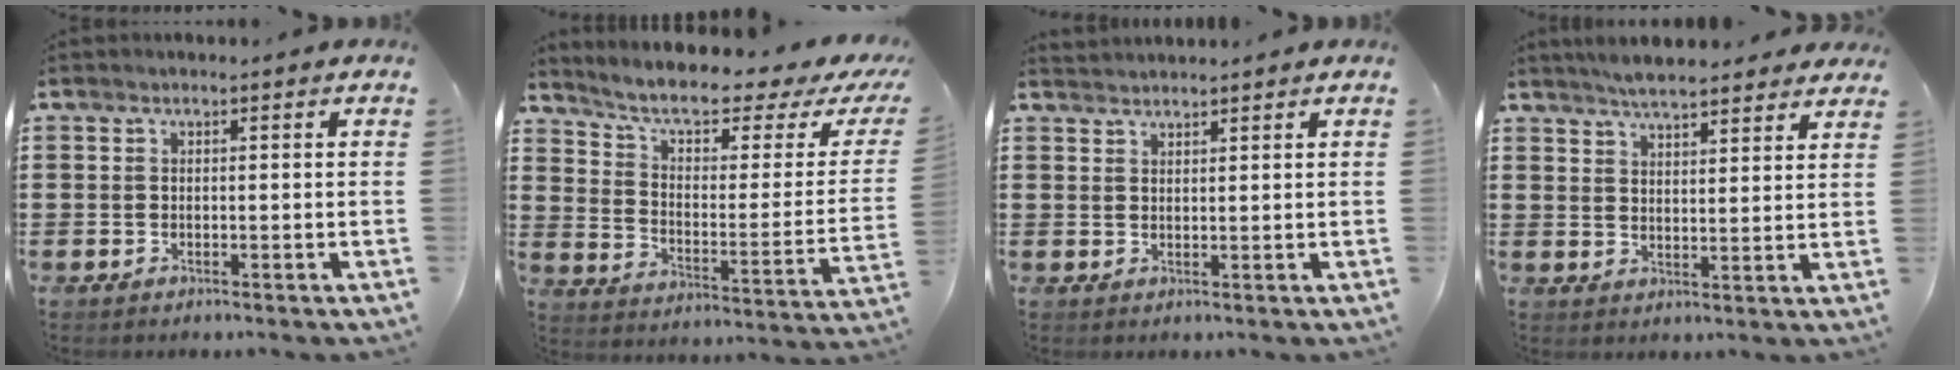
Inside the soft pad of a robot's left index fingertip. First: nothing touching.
{"total": 6.2, "force": [4.5, 1.3, 4.1], "torque": [-0.093, -0.035, 0.069]}
{"total": 1.6, "force": [1.6, 0.0, -0.1], "torque": [-0.001, 0.002, 0.032]}
{"total": 5.1, "force": [4.8, 0.7, 1.5], "torque": [-0.042, -0.010, 0.090]}